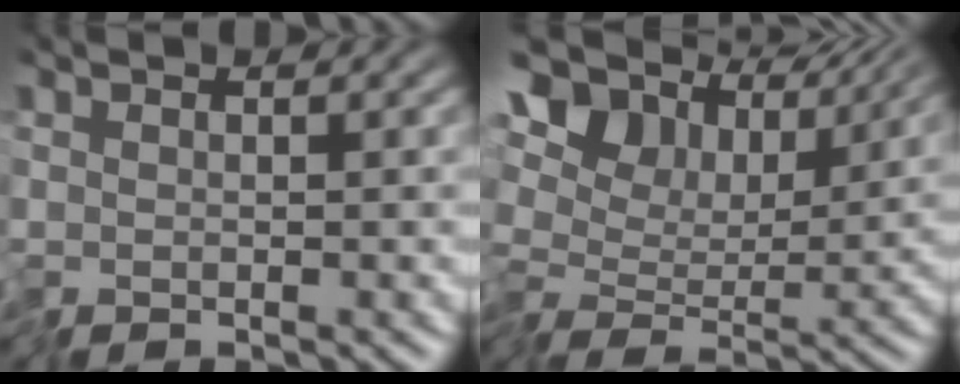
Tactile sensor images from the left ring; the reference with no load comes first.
{"total": 10.1, "force": [4.5, 6.3, 6.4], "torque": [-0.134, 0.023, 0.074]}